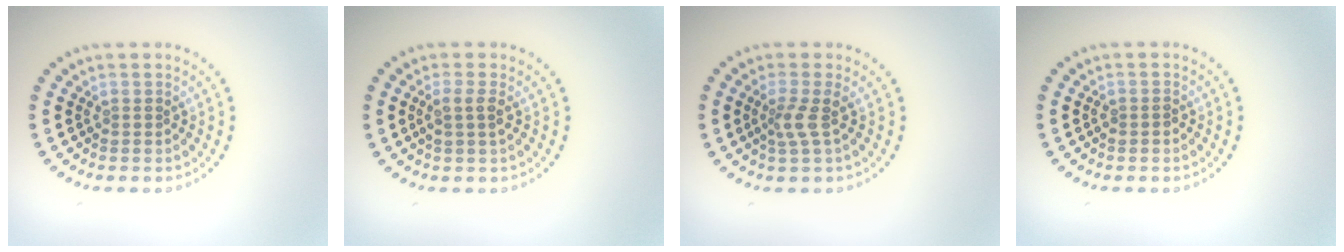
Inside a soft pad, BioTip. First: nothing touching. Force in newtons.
{"total": 1.7, "press": 1.5, "slide": 0.8}
{"total": 1.9, "press": 1.4, "slide": 1.3}
{"total": 0.8, "press": 0.8, "slide": 0.2}